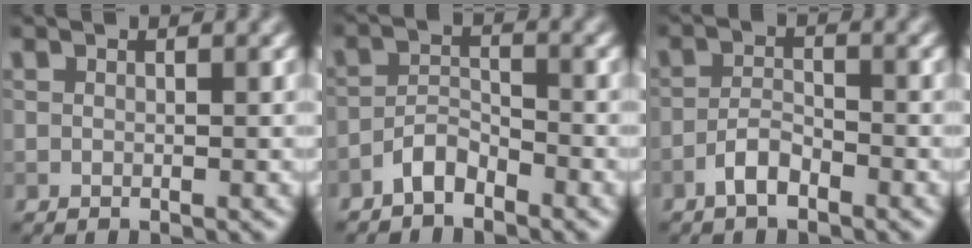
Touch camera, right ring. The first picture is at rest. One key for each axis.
{"total": 2.4, "fx": -2.0, "fy": 0.8, "fz": 1.0, "tx": -0.019, "ty": 0.010, "tz": -0.043}
{"total": 2.4, "fx": -1.7, "fy": 0.8, "fz": 1.5, "tx": -0.032, "ty": 0.006, "tz": -0.037}